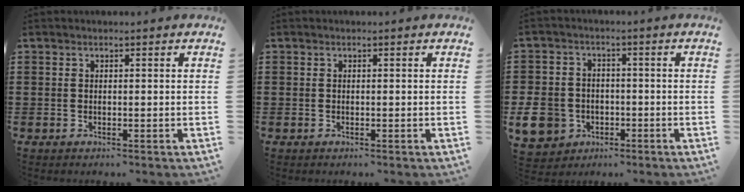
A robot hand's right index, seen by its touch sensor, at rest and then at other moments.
{"total": 0.0}
{"total": 7.7, "force": [-2.6, 6.5, 3.2], "torque": [-0.114, 0.009, -0.055]}